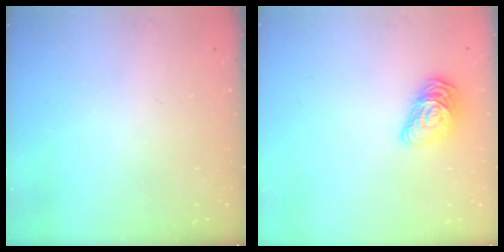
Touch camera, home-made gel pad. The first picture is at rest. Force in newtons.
{"total": 11.6, "press": 11.5, "slide": 0.5}